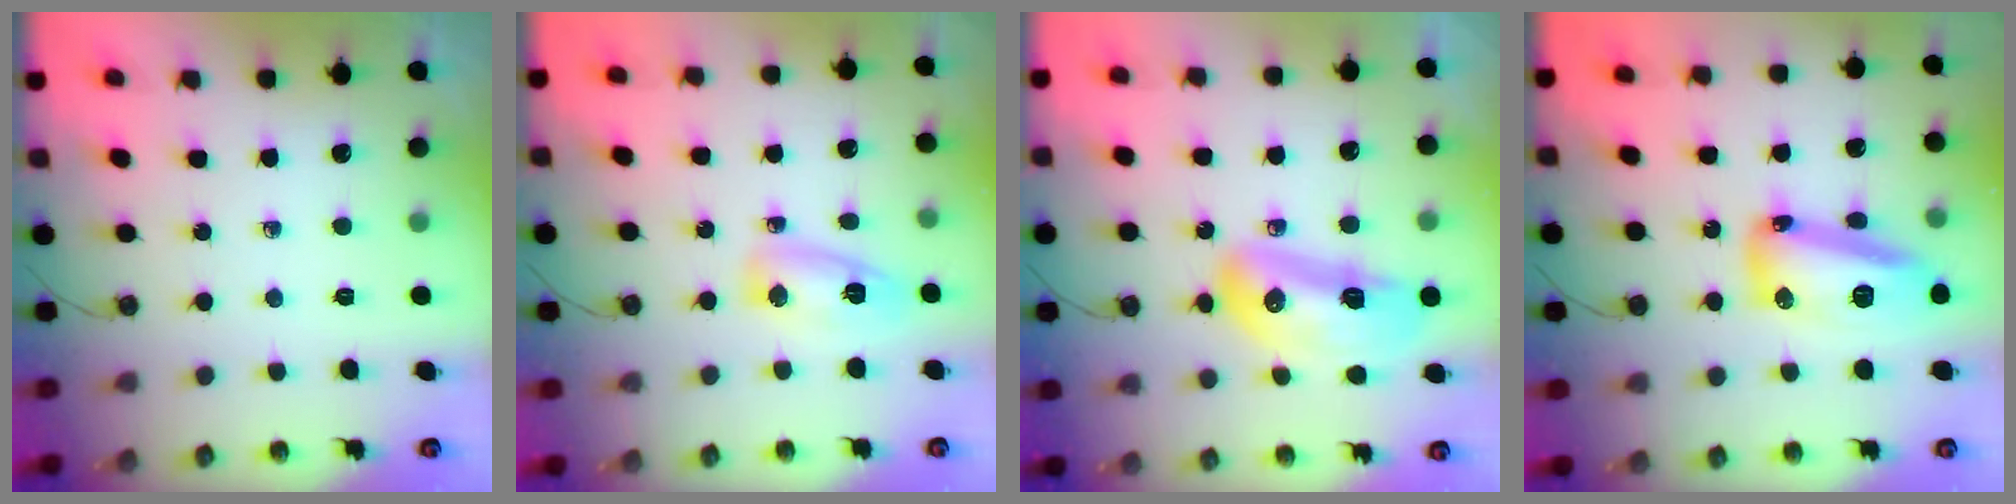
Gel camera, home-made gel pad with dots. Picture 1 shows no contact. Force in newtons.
{"total": 7.7, "press": 7.7, "slide": 0.8}
{"total": 14.7, "press": 14.6, "slide": 1.8}
{"total": 15.2, "press": 15.0, "slide": 2.0}